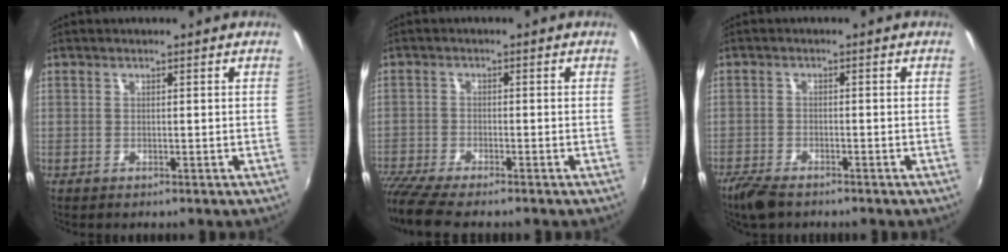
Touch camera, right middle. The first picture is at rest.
{"total": 7.6, "force": [-6.6, 0.8, 3.7], "torque": [-0.096, -0.036, -0.119]}
{"total": 5.4, "force": [-4.4, 1.7, 2.7], "torque": [-0.076, -0.017, -0.084]}